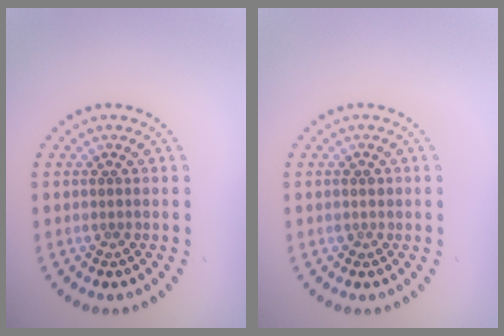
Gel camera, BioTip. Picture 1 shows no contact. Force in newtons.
{"total": 0.8, "press": 0.8, "slide": 0.2}